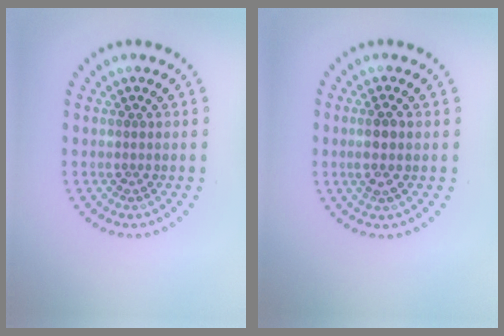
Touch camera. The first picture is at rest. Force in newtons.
{"total": 1.9, "press": 1.8, "slide": 0.8}